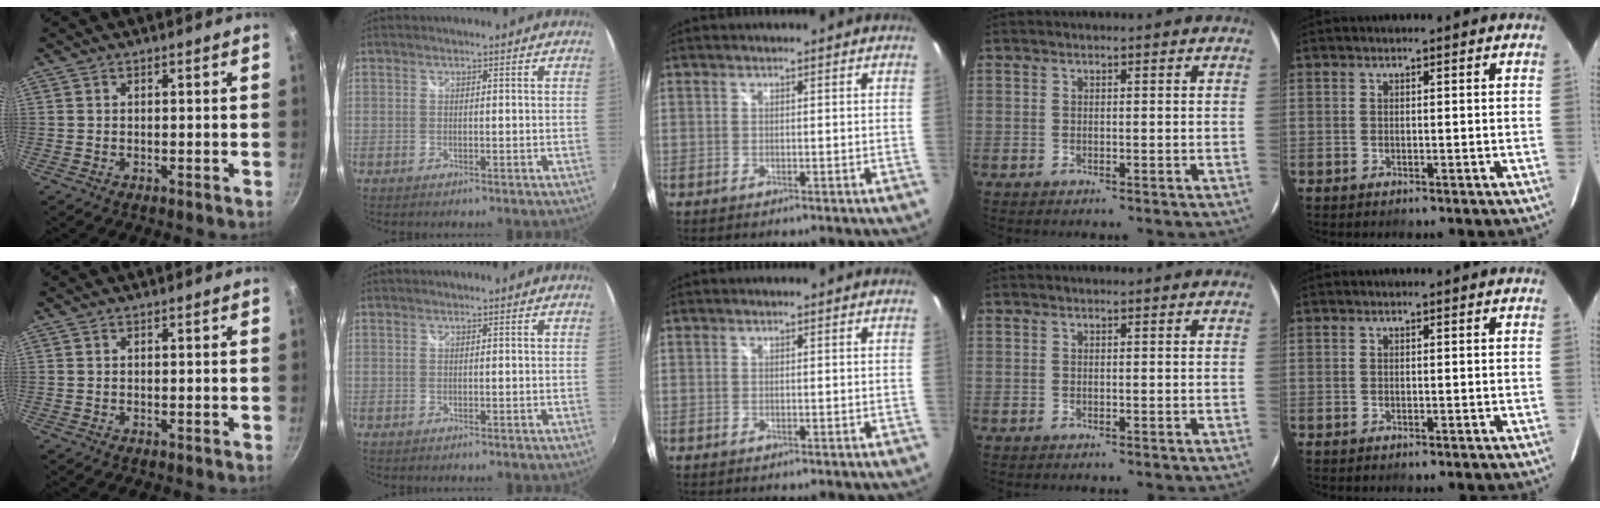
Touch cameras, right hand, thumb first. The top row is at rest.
{}